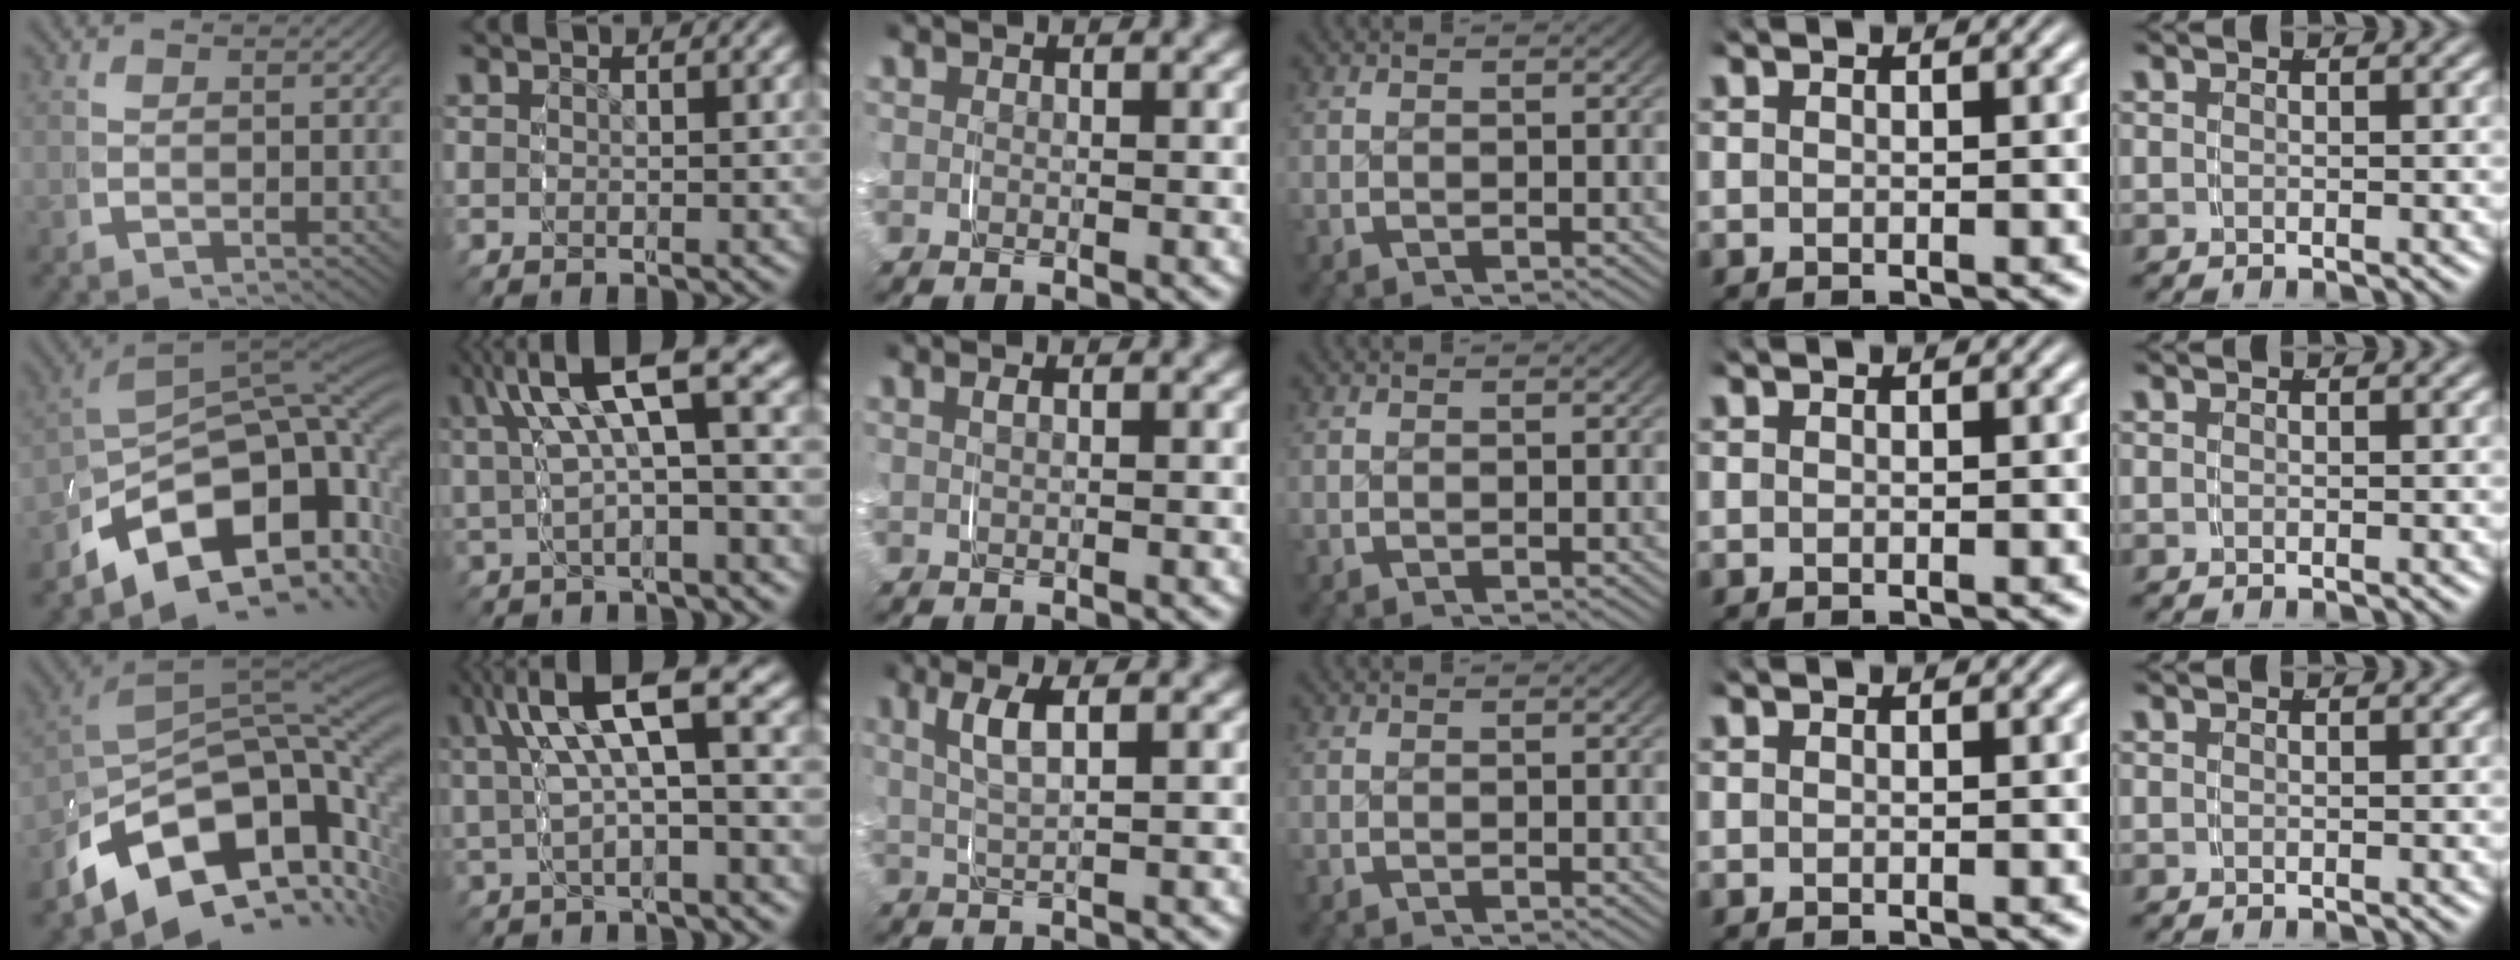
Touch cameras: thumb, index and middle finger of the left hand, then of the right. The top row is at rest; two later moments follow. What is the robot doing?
{"motion": "grasp_and_lifting", "object": "map"}